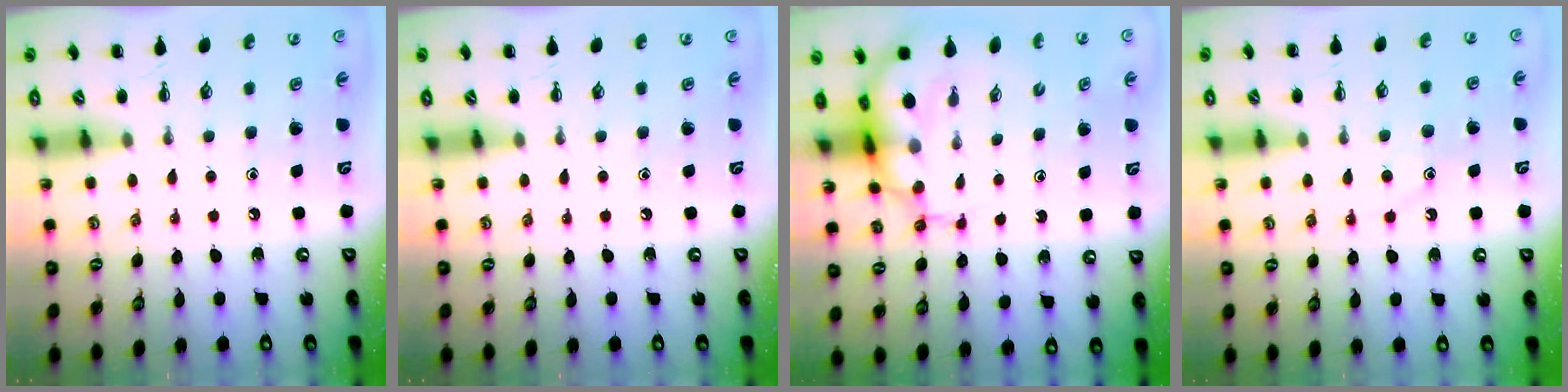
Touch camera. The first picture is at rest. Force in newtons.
{"total": 0.0}
{"total": 8.3, "press": 8.0, "slide": 2.3}
{"total": 8.4, "press": 8.3, "slide": 0.9}